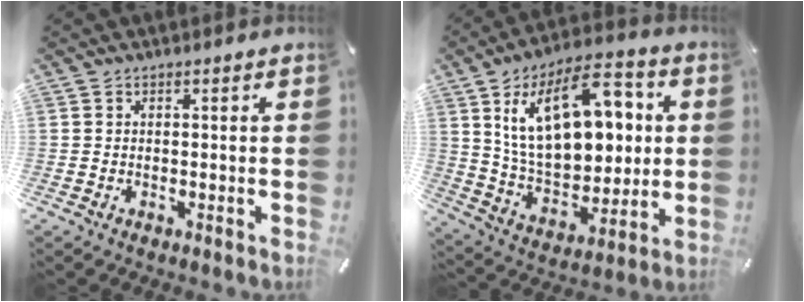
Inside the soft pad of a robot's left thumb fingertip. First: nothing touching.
{"total": 23.1, "force": [8.2, 13.8, 16.6], "torque": [-0.290, -0.032, 0.137]}